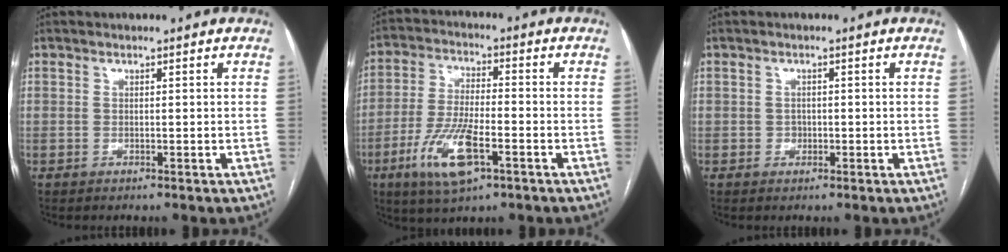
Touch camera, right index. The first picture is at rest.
{"total": 11.1, "force": [-5.0, 2.9, 9.4], "torque": [-0.199, -0.013, -0.087]}
{"total": 1.2, "force": [-0.4, 1.0, 0.4], "torque": [-0.006, 0.004, -0.004]}